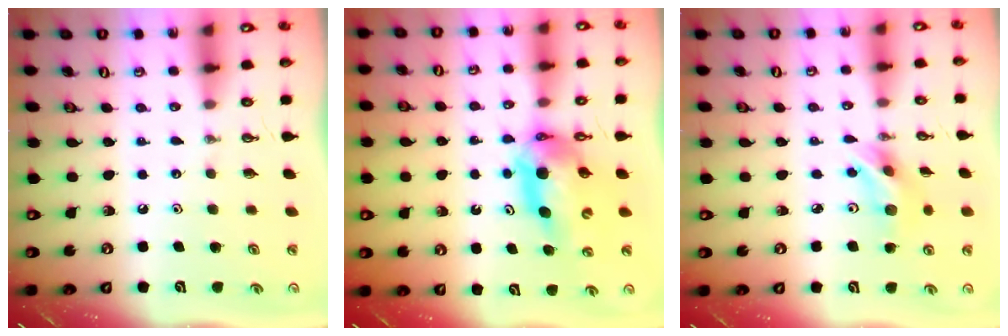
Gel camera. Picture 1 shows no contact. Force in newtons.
{"total": 10.6, "press": 10.6, "slide": 1.1}
{"total": 10.0, "press": 9.3, "slide": 3.9}